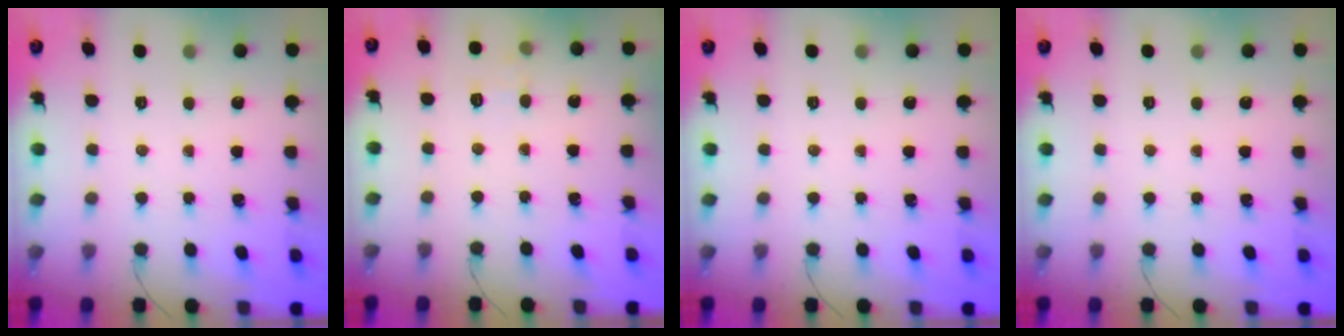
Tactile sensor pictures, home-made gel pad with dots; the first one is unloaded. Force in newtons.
{"total": 4.9, "press": 4.7, "slide": 1.4}
{"total": 0.0}
{"total": 0.0}